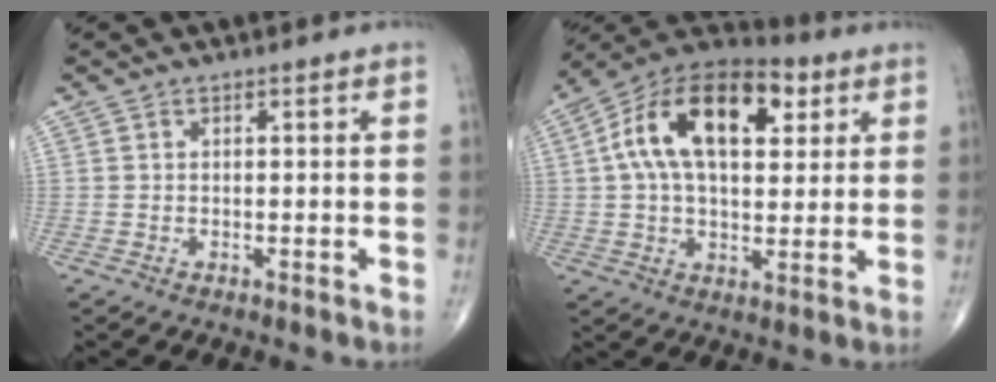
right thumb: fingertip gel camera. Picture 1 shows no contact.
{"total": 19.8, "force": [5.5, 11.2, 15.3], "torque": [-0.240, 0.014, 0.081]}